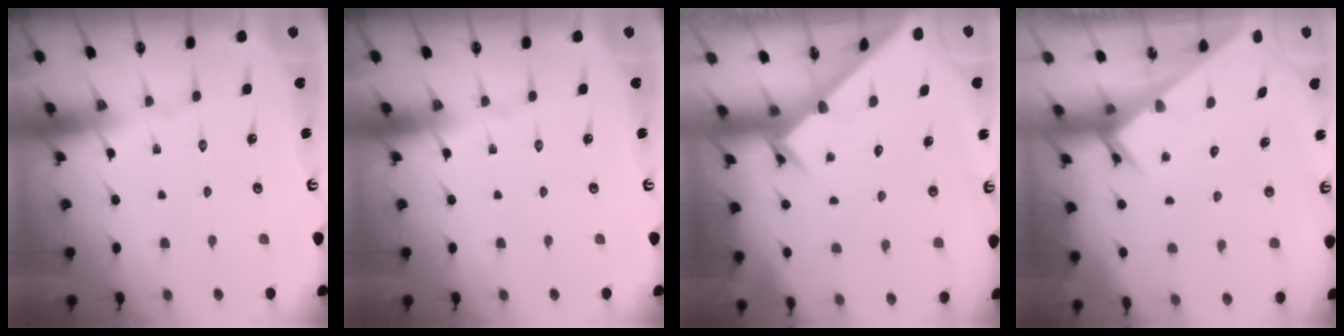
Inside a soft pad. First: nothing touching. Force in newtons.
{"total": 0.0}
{"total": 2.4, "press": 2.4, "slide": 0.2}
{"total": 3.2, "press": 3.2, "slide": 0.2}